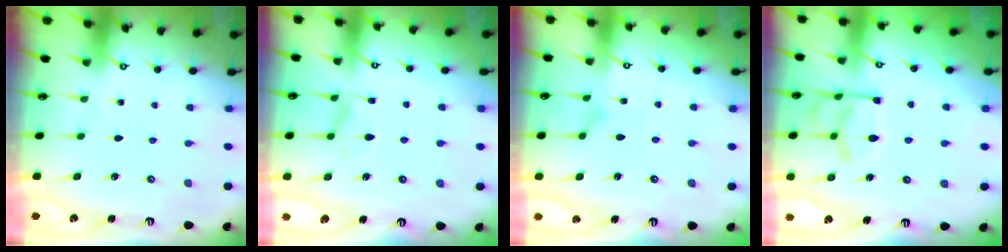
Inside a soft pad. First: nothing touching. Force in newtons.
{"total": 6.6, "press": 6.5, "slide": 0.6}
{"total": 3.7, "press": 3.7, "slide": 0.5}
{"total": 11.1, "press": 11.1, "slide": 0.1}